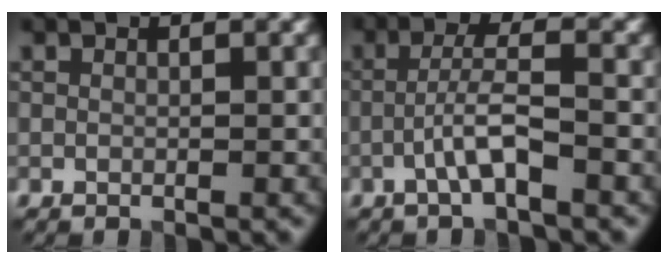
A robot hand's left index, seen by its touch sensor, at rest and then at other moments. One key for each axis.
{"total": 3.5, "fx": -1.4, "fy": 0.4, "fz": 3.2, "tx": -0.058, "ty": 0.014, "tz": -0.033}